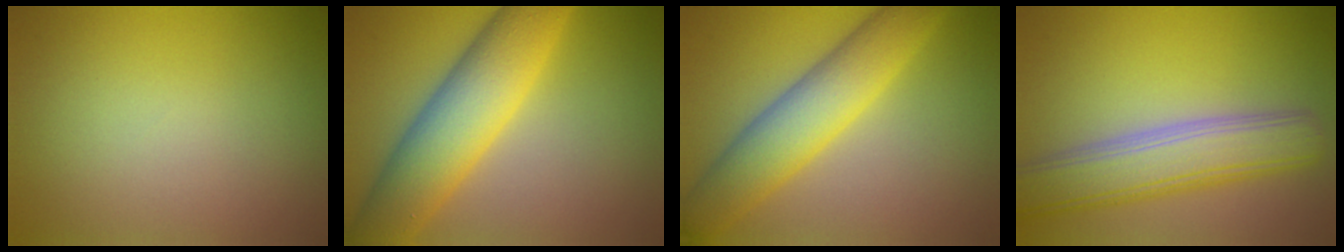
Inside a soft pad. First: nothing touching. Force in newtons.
{"total": 8.5, "press": 8.5, "slide": 0.1}
{"total": 6.8, "press": 6.8, "slide": 0.2}
{"total": 7.0, "press": 7.0, "slide": 0.8}